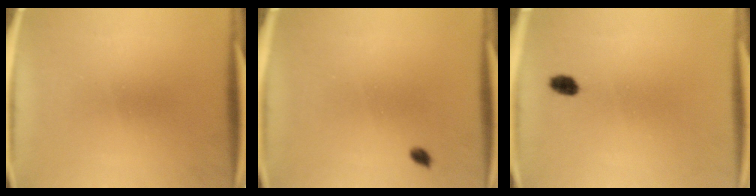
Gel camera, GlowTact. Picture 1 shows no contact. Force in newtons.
{"total": 1.0}
{"total": 2.1}